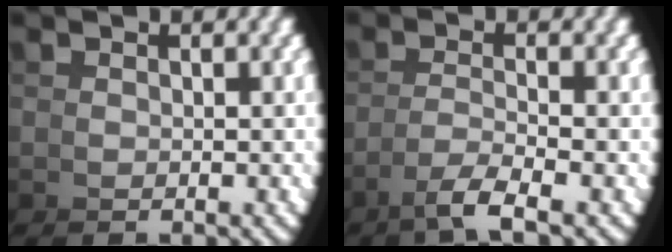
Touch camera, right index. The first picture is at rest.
{"total": 2.7, "force": [-1.5, -0.8, 2.2], "torque": [-0.040, -0.005, -0.020]}